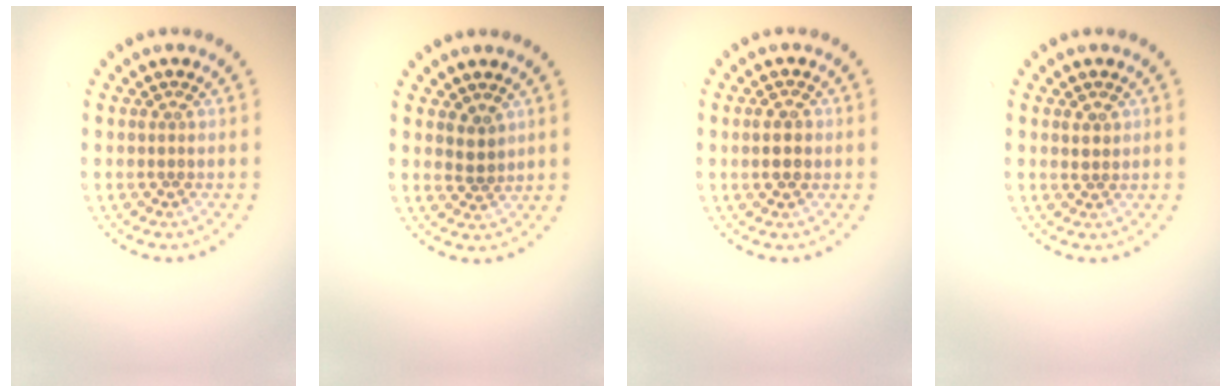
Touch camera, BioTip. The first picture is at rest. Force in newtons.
{"total": 1.6, "press": 1.3, "slide": 0.9}
{"total": 2.6, "press": 2.6, "slide": 0.2}
{"total": 1.2, "press": 1.0, "slide": 0.6}